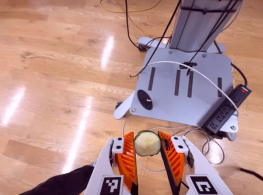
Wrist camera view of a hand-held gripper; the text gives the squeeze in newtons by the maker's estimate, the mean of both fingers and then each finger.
{"total": 7.4, "left": 7.2, "right": 7.6}